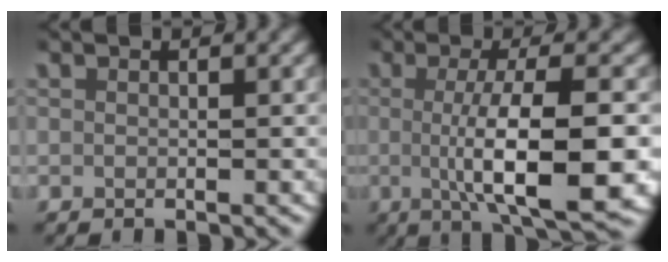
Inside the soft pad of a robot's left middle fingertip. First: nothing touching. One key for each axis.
{"total": 8.0, "fx": -1.0, "fy": 1.7, "fz": 7.7, "tx": -0.117, "ty": -0.007, "tz": -0.013}